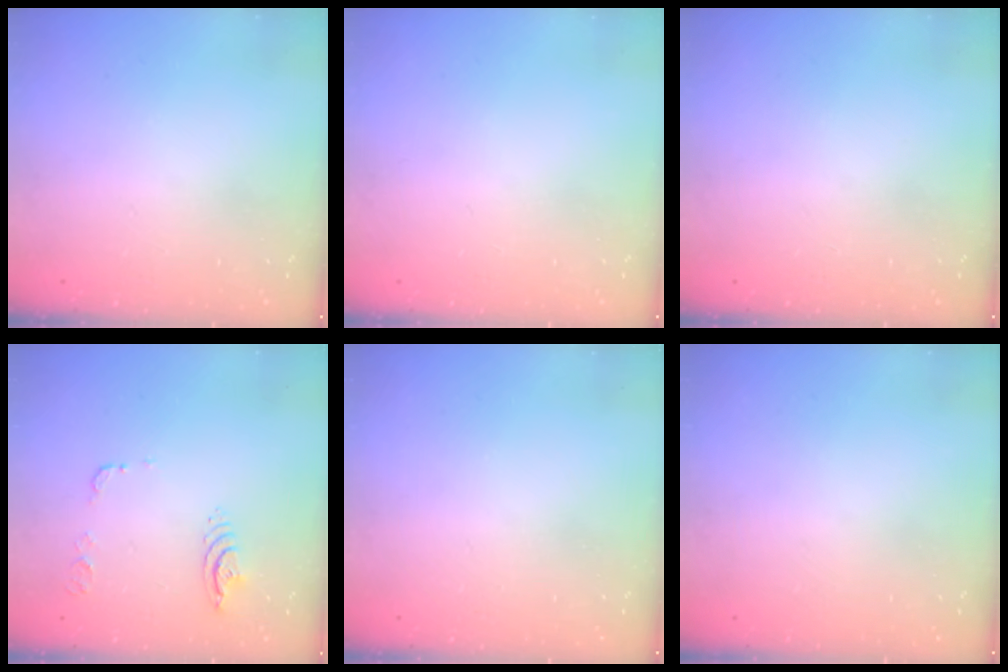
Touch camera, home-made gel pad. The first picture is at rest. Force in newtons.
{"total": 0.0}
{"total": 0.0}
{"total": 9.4, "press": 9.4, "slide": 1.1}
{"total": 0.0}
{"total": 0.0}